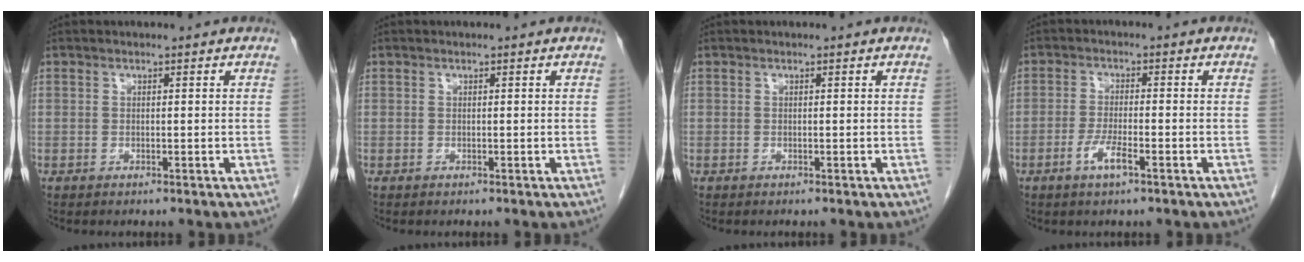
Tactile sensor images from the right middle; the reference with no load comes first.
{"total": 0.0}
{"total": 0.0}
{"total": 3.8, "force": [-2.0, 0.5, 3.3], "torque": [-0.067, -0.003, -0.038]}